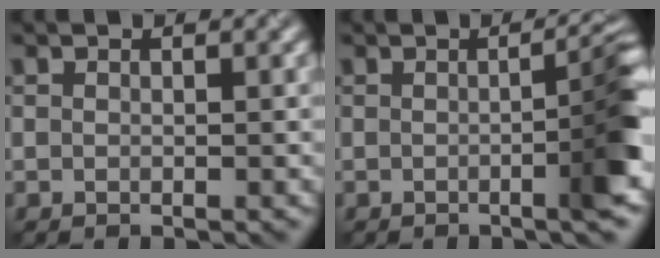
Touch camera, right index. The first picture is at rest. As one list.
[{"total": 5.4, "force": [-0.5, 1.0, 5.3], "torque": [-0.062, 0.010, -0.007]}]